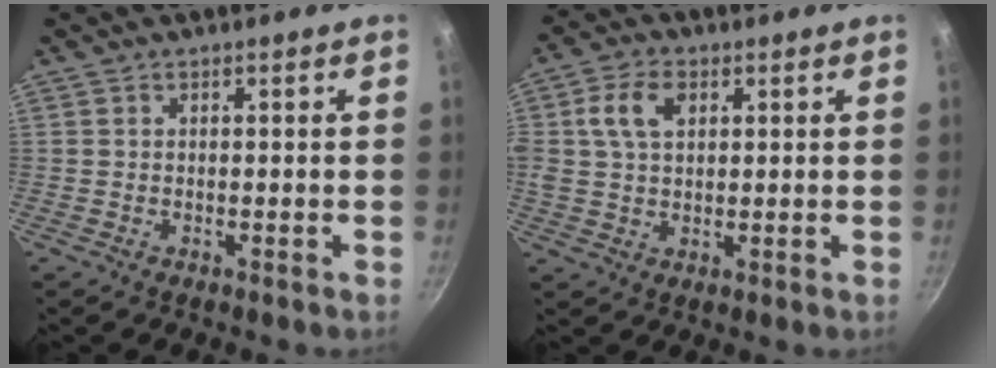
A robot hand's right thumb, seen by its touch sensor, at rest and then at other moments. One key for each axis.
{"total": 7.6, "fx": 2.2, "fy": 5.0, "fz": 5.2, "tx": -0.087, "ty": 0.005, "tz": 0.036}